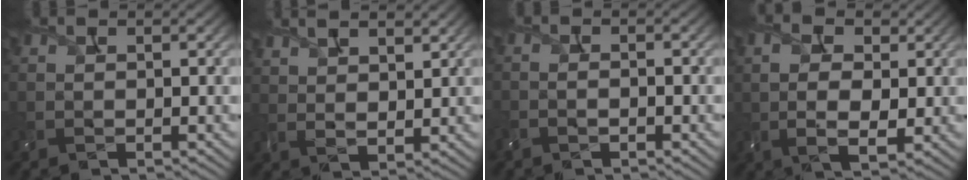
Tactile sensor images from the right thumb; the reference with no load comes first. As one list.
[{"total": 5.8, "force": [4.3, 2.0, 3.4], "torque": [-0.061, 0.000, 0.074]}, {"total": 1.8, "force": [-1.1, 0.7, 1.3], "torque": [-0.023, 0.003, -0.025]}, {"total": 6.6, "force": [1.2, 3.9, 5.2], "torque": [-0.123, 0.004, 0.018]}]